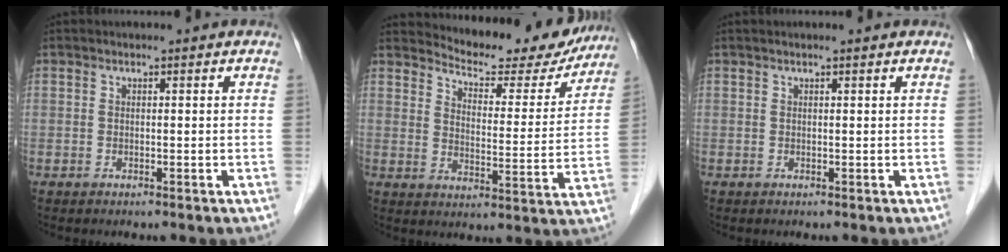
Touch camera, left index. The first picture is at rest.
{"total": 15.5, "force": [14.6, 3.7, 3.6], "torque": [-0.041, -0.022, 0.178]}
{"total": 0.9, "force": [0.7, -0.1, 0.5], "torque": [-0.011, 0.009, 0.015]}